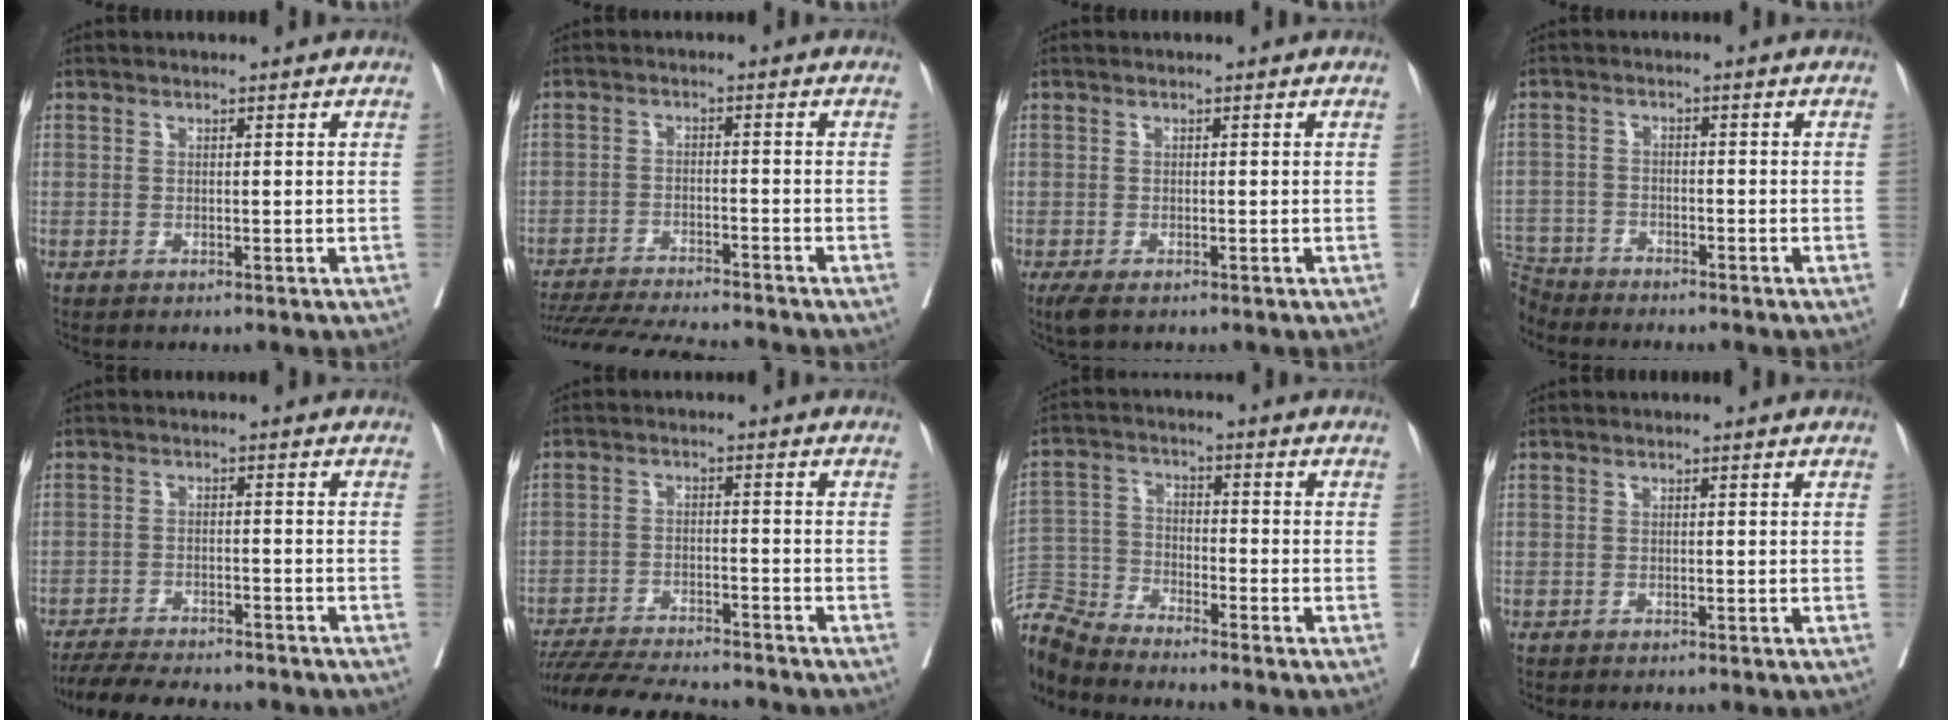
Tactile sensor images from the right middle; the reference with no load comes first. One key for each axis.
{"total": 15.3, "fx": -14.1, "fy": 1.1, "fz": 5.8, "tx": -0.101, "ty": -0.022, "tz": -0.210}
{"total": 2.4, "fx": -1.6, "fy": 1.0, "fz": 1.5, "tx": -0.031, "ty": -0.008, "tz": -0.023}
{"total": 6.3, "fx": -6.1, "fy": 1.8, "fz": -0.3, "tx": 0.003, "ty": -0.002, "tz": -0.117}
{"total": 13.9, "fx": -12.3, "fy": 2.9, "fz": 5.8, "tx": -0.103, "ty": -0.010, "tz": -0.172}
{"total": 15.1, "fx": -13.9, "fy": 1.8, "fz": 5.8, "tx": -0.101, "ty": -0.017, "tz": -0.209}
{"total": 10.0, "fx": -9.9, "fy": 0.3, "fz": 1.6, "tx": -0.035, "ty": 0.008, "tz": -0.192}
{"total": 0.0}